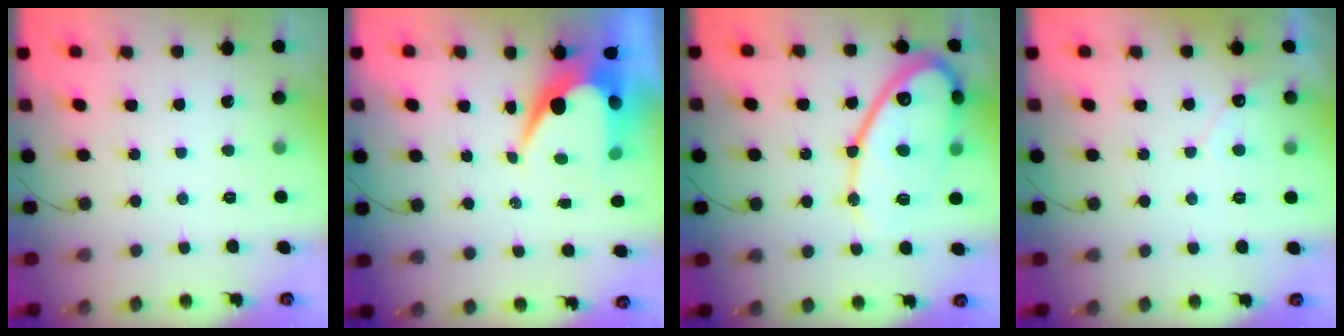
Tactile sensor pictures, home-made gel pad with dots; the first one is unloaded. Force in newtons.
{"total": 9.6, "press": 9.5, "slide": 0.8}
{"total": 19.6, "press": 19.6, "slide": 1.6}
{"total": 2.7, "press": 2.7, "slide": 0.1}